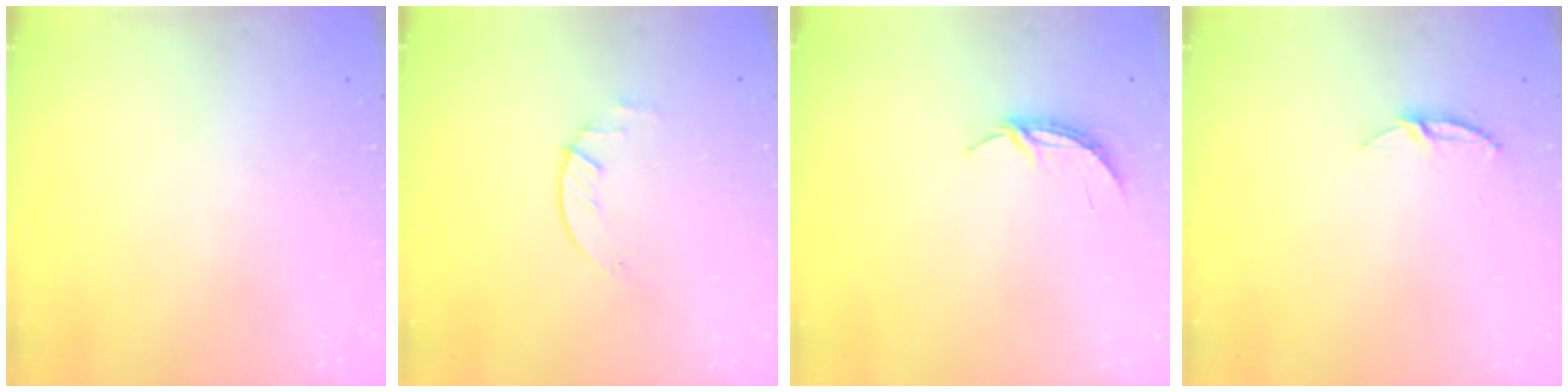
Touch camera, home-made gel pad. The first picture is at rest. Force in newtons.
{"total": 1.8, "press": 1.8, "slide": 0.2}
{"total": 4.4, "press": 4.3, "slide": 0.4}
{"total": 4.6, "press": 4.5, "slide": 0.4}